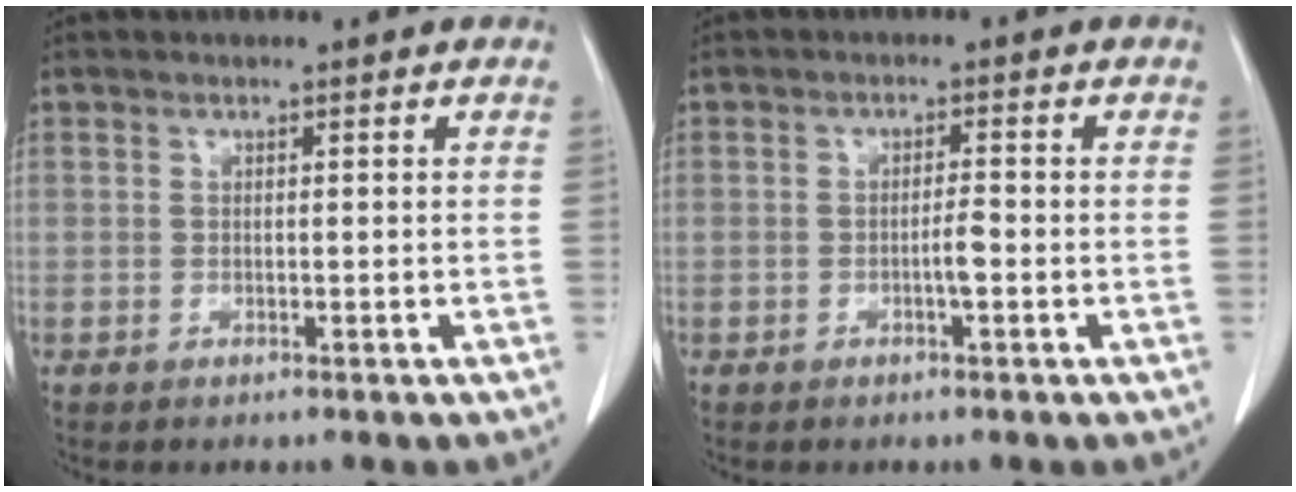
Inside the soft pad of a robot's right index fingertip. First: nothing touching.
{"total": 2.0, "force": [-0.7, 0.2, 1.9], "torque": [-0.033, 0.001, -0.013]}